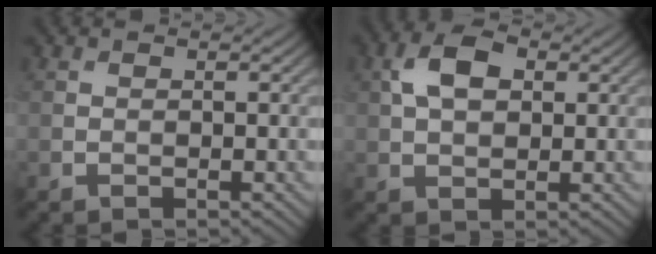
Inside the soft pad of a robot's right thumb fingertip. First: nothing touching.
{"total": 5.4, "force": [1.5, 3.3, 4.0], "torque": [-0.083, 0.008, 0.020]}